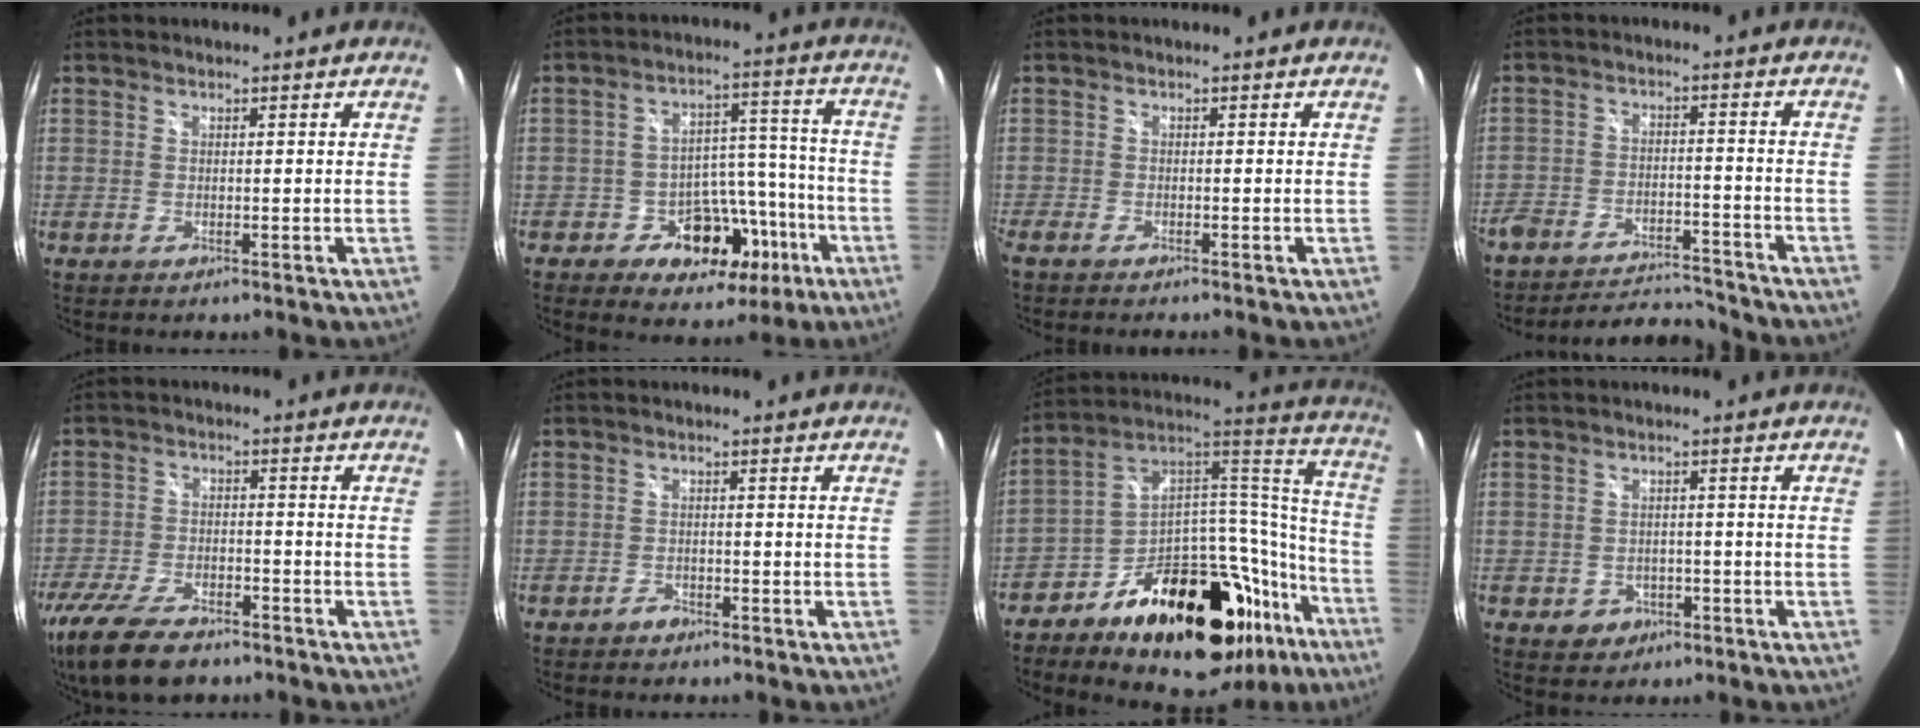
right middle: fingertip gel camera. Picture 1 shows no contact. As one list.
[{"total": 12.7, "force": [-6.4, 9.2, 5.9], "torque": [-0.096, 0.040, -0.072]}, {"total": 1.6, "force": [-1.5, 0.2, 0.6], "torque": [-0.017, -0.008, -0.030]}, {"total": 12.6, "force": [-11.9, 2.7, 3.0], "torque": [-0.084, 0.002, -0.185]}, {"total": 15.2, "force": [-11.2, 6.1, 8.4], "torque": [-0.200, -0.039, -0.200]}, {"total": 1.7, "force": [-1.4, 0.8, 0.2], "torque": [-0.005, 0.001, -0.025]}, {"total": 34.4, "force": [-19.6, 18.0, 21.9], "torque": [-0.318, 0.064, -0.279]}, {"total": 4.3, "force": [-1.9, 3.7, 1.2], "torque": [-0.035, 0.003, -0.019]}]